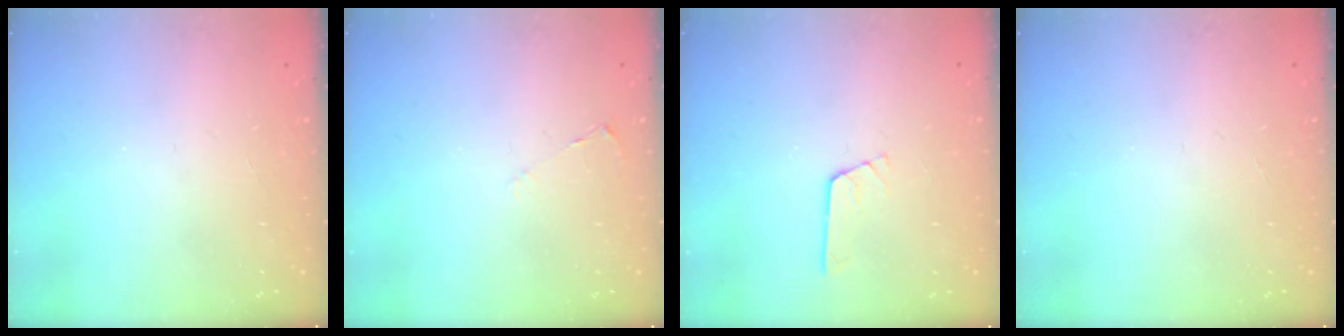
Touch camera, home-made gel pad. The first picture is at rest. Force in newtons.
{"total": 2.4, "press": 2.3, "slide": 0.4}
{"total": 2.4, "press": 2.4, "slide": 0.2}
{"total": 0.0}